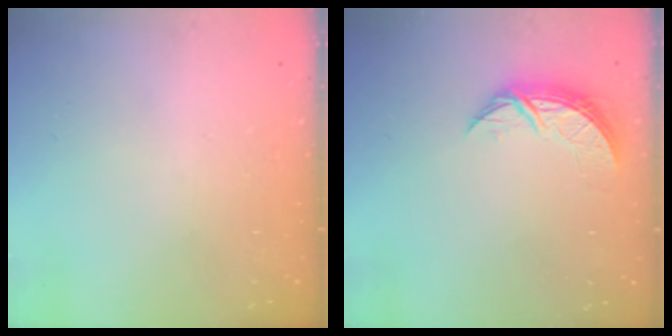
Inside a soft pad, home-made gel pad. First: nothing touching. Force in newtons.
{"total": 7.3, "press": 7.3, "slide": 0.5}